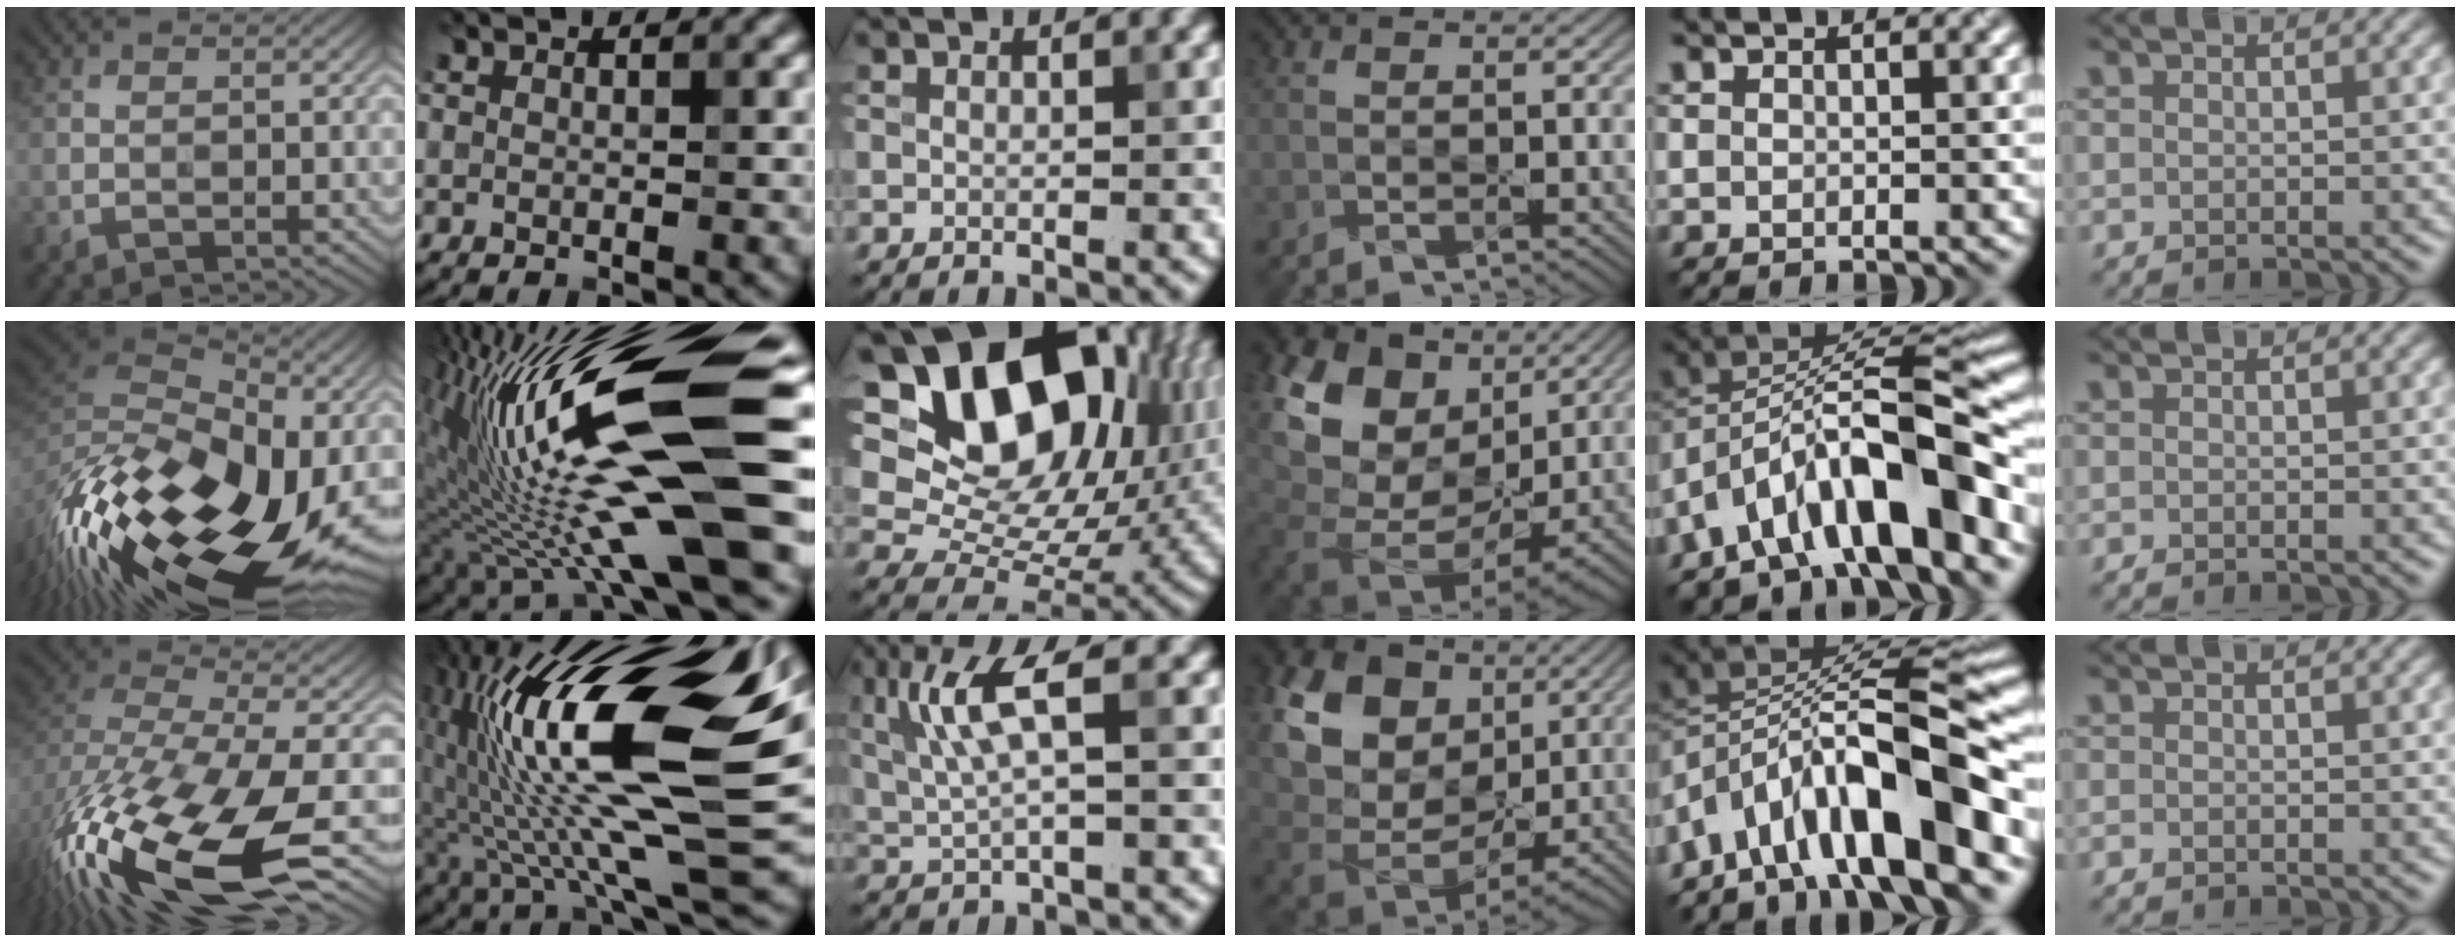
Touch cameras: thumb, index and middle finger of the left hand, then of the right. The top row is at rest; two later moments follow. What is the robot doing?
{"motion": "wipe", "object": "glass cup"}